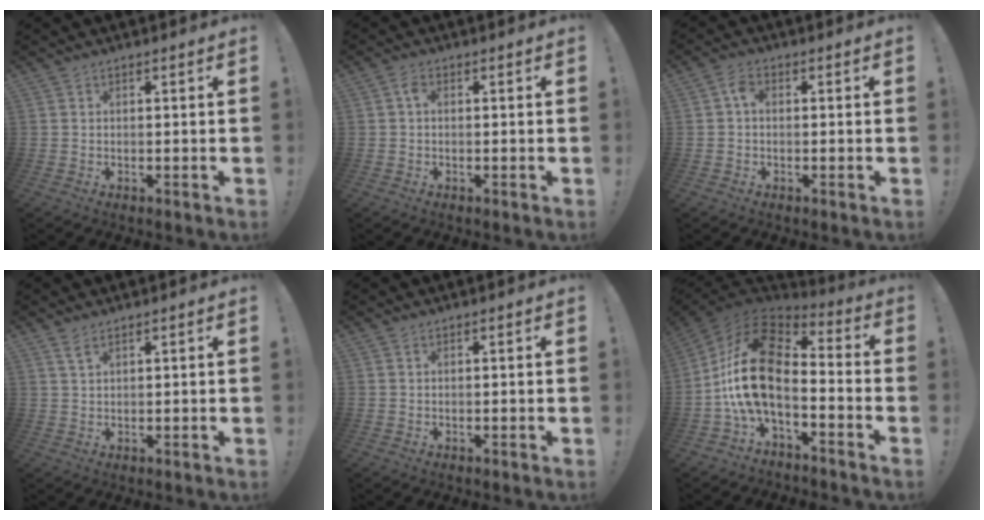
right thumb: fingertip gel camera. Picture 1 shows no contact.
{"total": 2.0, "force": [0.3, 1.3, 1.5], "torque": [-0.025, 0.004, 0.004]}
{"total": 3.5, "force": [0.2, 2.3, 2.6], "torque": [-0.044, 0.010, 0.003]}
{"total": 3.1, "force": [2.2, 1.1, 2.0], "torque": [-0.036, -0.007, 0.040]}
{"total": 0.7, "force": [0.5, 0.3, 0.2], "torque": [0.001, -0.002, 0.009]}
{"total": 17.2, "force": [-1.3, 9.4, 14.3], "torque": [-0.290, 0.006, -0.018]}